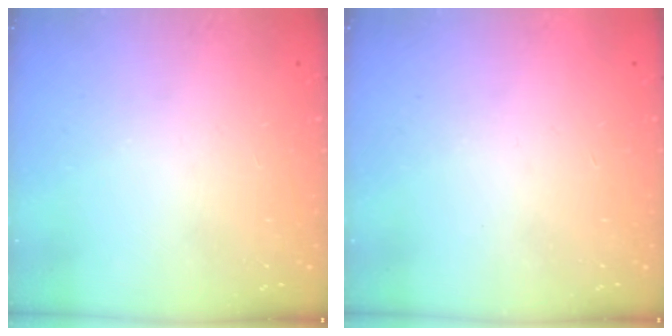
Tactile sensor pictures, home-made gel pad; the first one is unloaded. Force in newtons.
{"total": 1.5, "press": 1.5, "slide": 0.1}